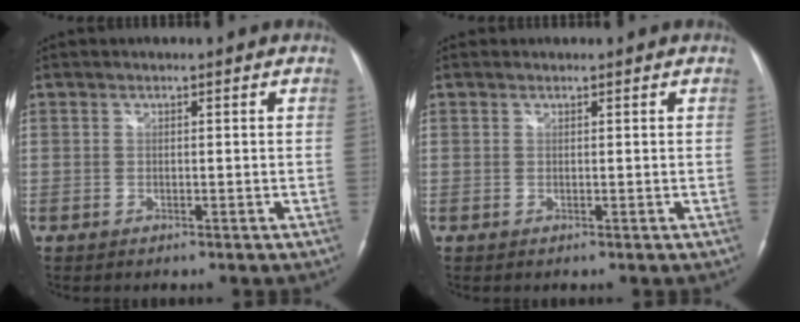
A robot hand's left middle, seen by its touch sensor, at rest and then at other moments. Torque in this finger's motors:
{"motor_torque": [0.05, 0.02, -0.08, 0.01]}